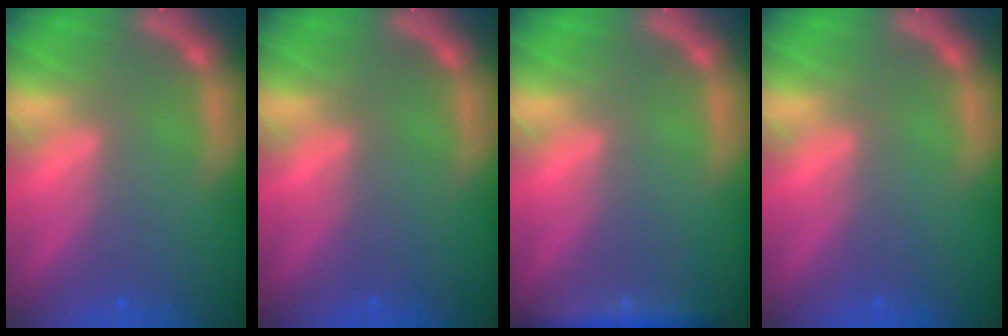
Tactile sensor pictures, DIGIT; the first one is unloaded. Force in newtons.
{"total": 0.0}
{"total": 3.0}
{"total": 0.0}